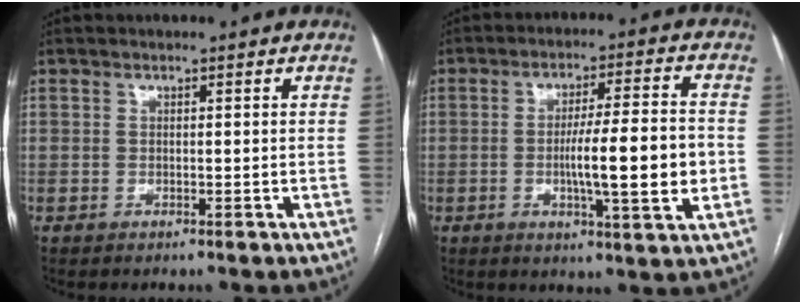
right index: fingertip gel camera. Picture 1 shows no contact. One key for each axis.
{"total": 11.8, "fx": -1.8, "fy": 0.8, "fz": 11.7, "tx": -0.187, "ty": -0.002, "tz": -0.031}